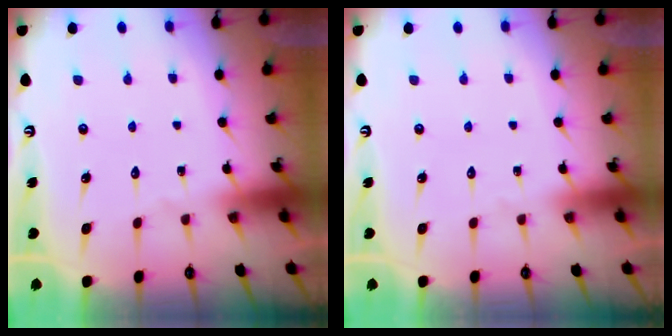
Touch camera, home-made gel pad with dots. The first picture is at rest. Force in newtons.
{"total": 0.0}